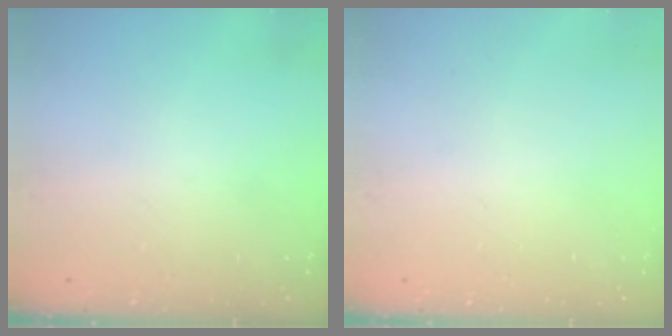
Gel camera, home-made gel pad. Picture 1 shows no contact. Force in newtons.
{"total": 0.0}